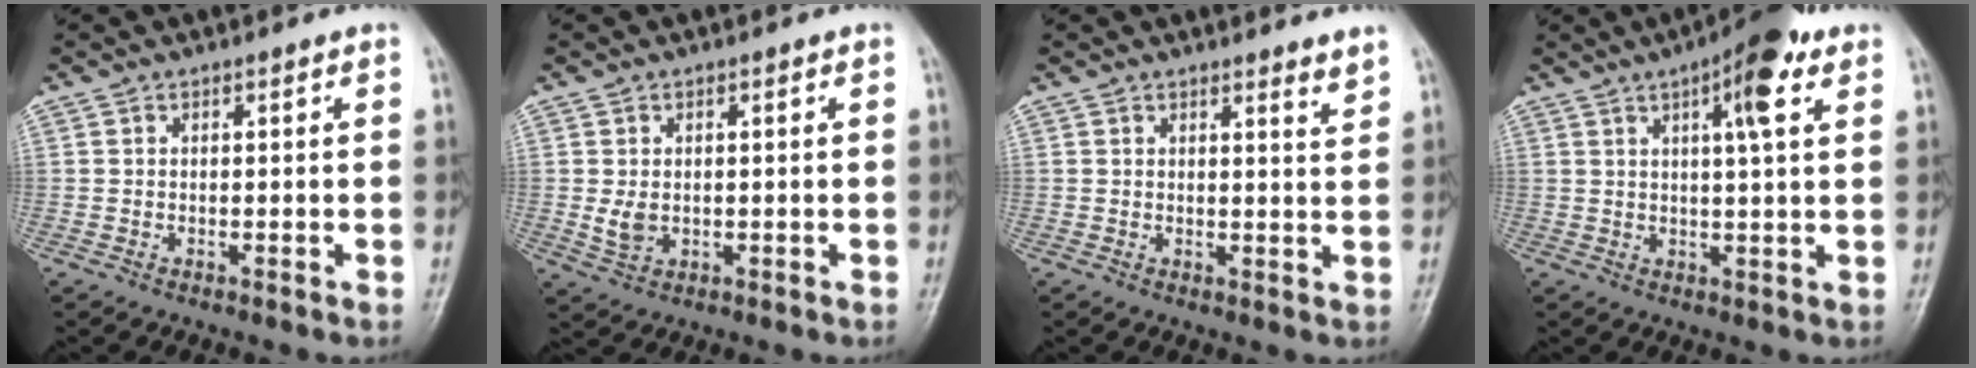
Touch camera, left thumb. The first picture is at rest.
{"total": 3.3, "force": [-0.2, 2.5, 2.2], "torque": [-0.032, -0.004, 0.002]}
{"total": 2.4, "force": [2.2, 0.2, 1.1], "torque": [-0.013, -0.023, 0.025]}
{"total": 9.7, "force": [4.5, 2.4, 8.2], "torque": [-0.109, -0.001, 0.060]}